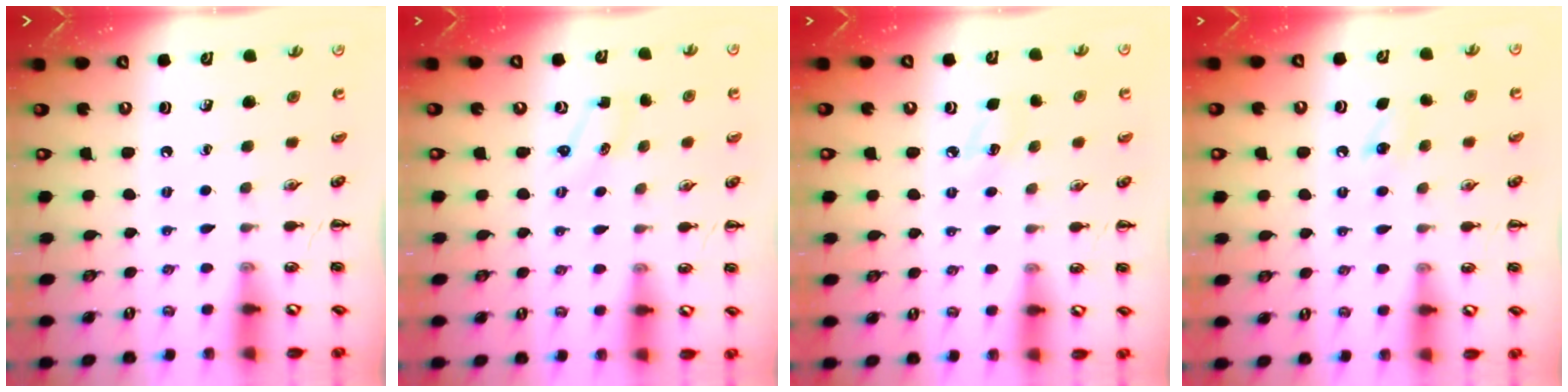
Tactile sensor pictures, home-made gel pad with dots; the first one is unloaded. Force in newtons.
{"total": 0.9, "press": 0.8, "slide": 0.3}
{"total": 5.3, "press": 5.1, "slide": 1.6}
{"total": 5.4, "press": 5.2, "slide": 1.7}